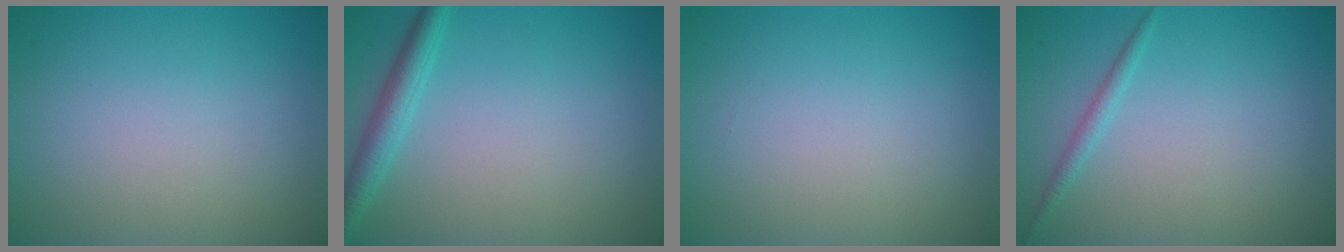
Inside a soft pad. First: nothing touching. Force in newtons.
{"total": 2.5, "press": 2.5, "slide": 0.1}
{"total": 0.0}
{"total": 1.1, "press": 1.1, "slide": 0.1}